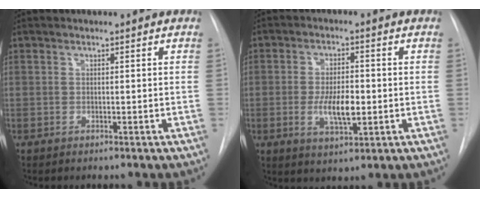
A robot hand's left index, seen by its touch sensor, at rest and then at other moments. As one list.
[{"total": 6.6, "force": [-1.0, 2.4, 6.1], "torque": [-0.112, -0.006, -0.015]}]